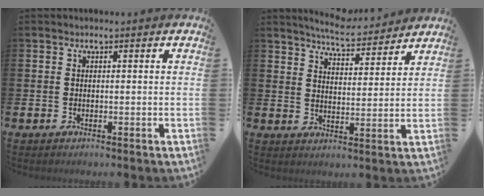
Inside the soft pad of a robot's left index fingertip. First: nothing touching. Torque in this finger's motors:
{"motor_torque": [0.99, -1.14, 0.17, 0.08]}